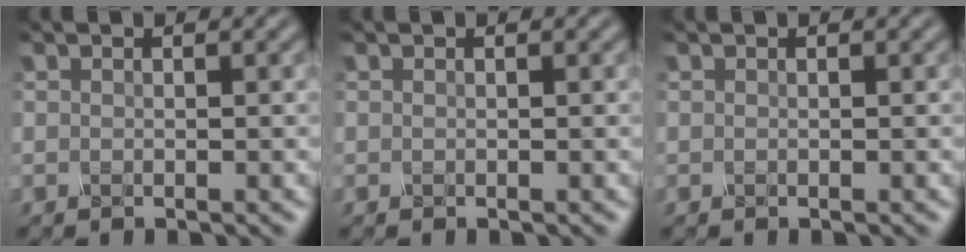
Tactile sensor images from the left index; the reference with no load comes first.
{"total": 0.0}
{"total": 0.0}